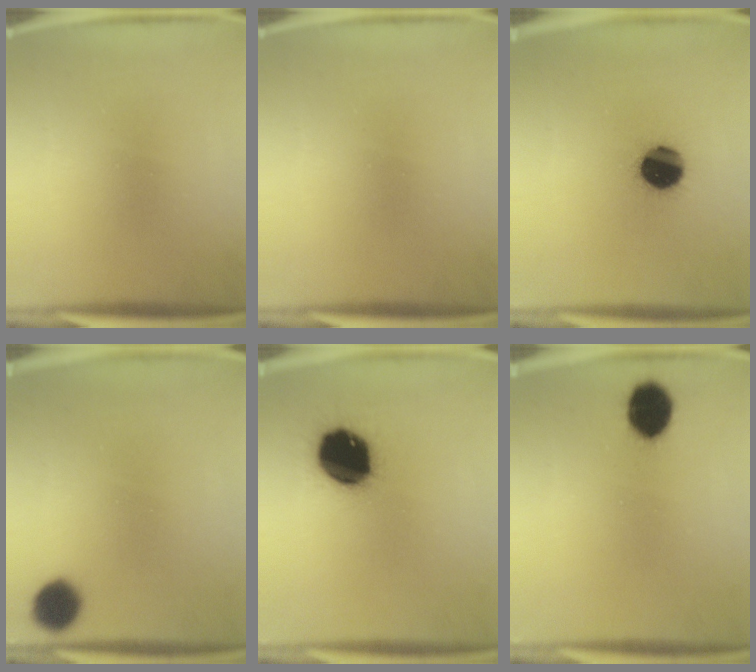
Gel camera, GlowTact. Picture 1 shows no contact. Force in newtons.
{"total": 0.0}
{"total": 13.0}
{"total": 8.1}
{"total": 18.3}
{"total": 8.8}